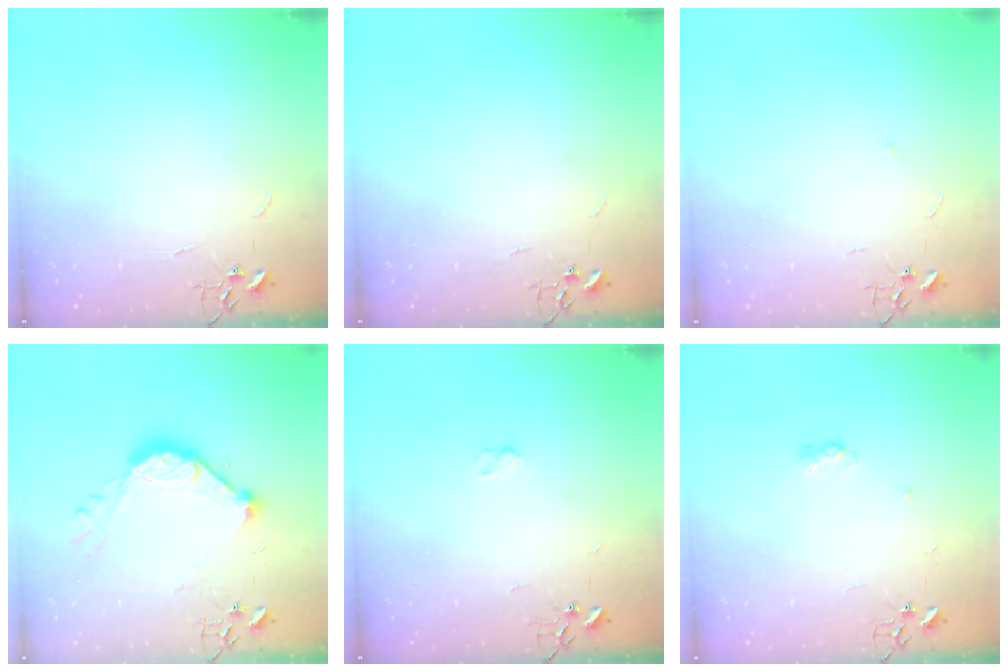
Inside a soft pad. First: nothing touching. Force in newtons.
{"total": 0.0}
{"total": 3.4, "press": 3.3, "slide": 0.5}
{"total": 14.3, "press": 14.3, "slide": 1.0}
{"total": 2.5, "press": 2.4, "slide": 0.4}
{"total": 3.3, "press": 3.2, "slide": 0.6}